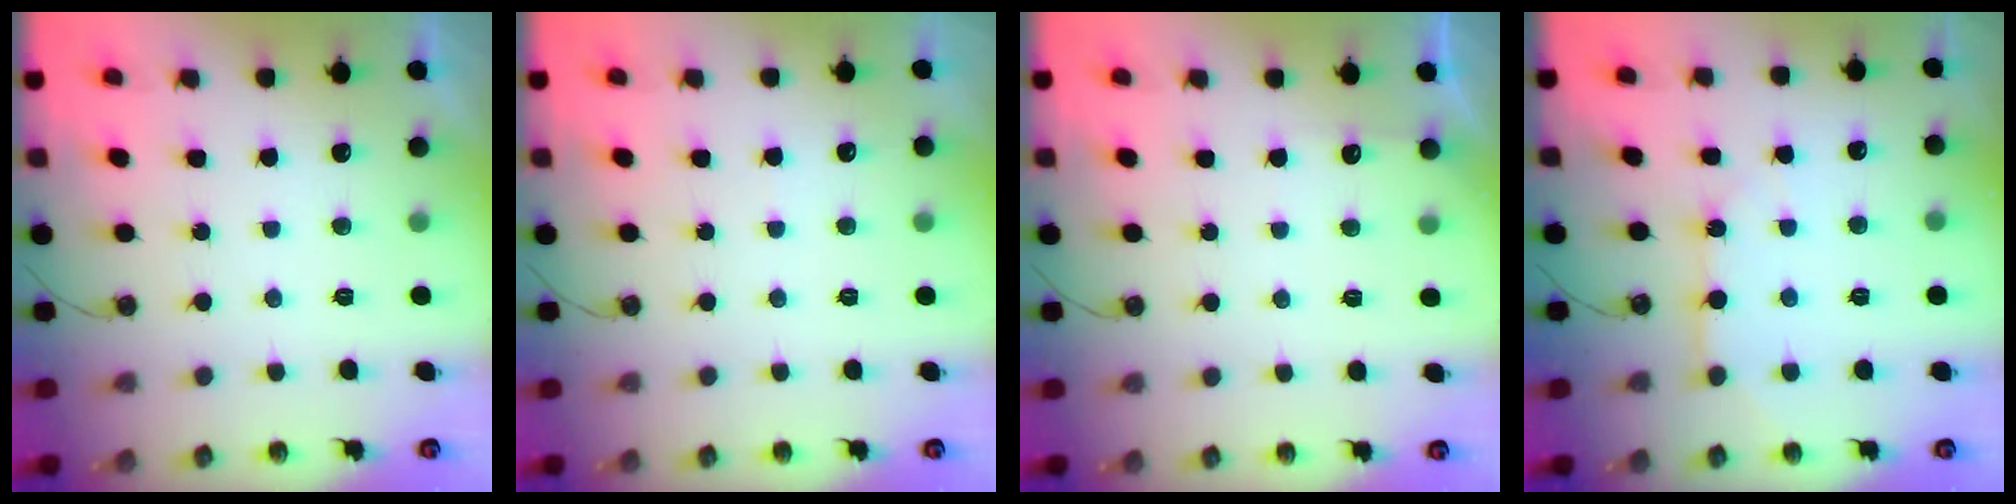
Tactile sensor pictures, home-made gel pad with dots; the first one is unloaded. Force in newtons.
{"total": 2.5, "press": 2.4, "slide": 0.4}
{"total": 3.0, "press": 2.9, "slide": 0.4}
{"total": 6.4, "press": 6.4, "slide": 0.3}